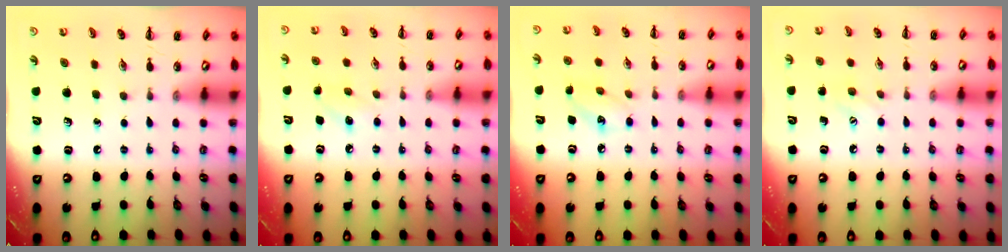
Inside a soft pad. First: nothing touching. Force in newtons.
{"total": 5.2, "press": 5.0, "slide": 1.4}
{"total": 5.8, "press": 5.7, "slide": 1.2}
{"total": 6.2, "press": 6.0, "slide": 1.5}